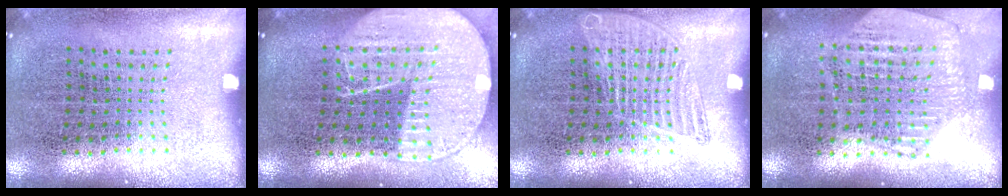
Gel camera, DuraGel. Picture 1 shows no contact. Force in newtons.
{"total": 2.1, "press": 1.8, "slide": 1.1}
{"total": 1.4, "press": 1.4, "slide": 0.1}
{"total": 1.1, "press": 1.1, "slide": 0.1}